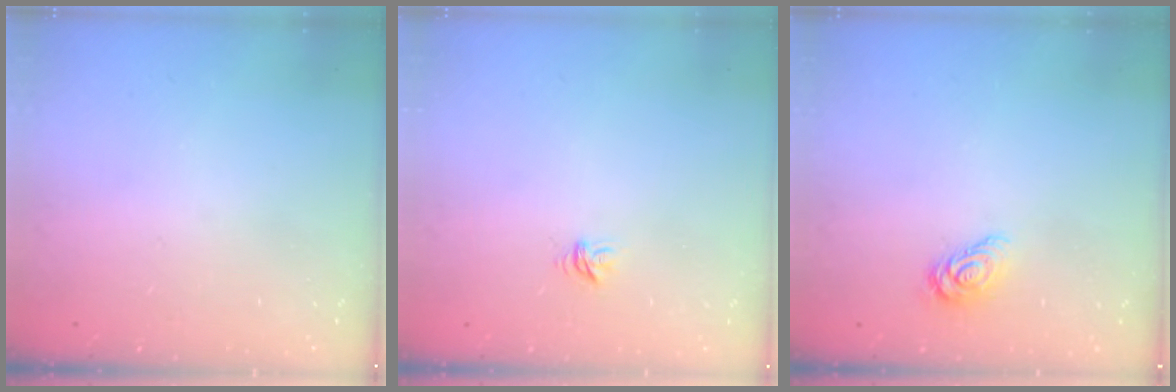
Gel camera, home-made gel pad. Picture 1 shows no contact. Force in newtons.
{"total": 3.9, "press": 3.9, "slide": 0.1}
{"total": 6.0, "press": 6.0, "slide": 0.3}